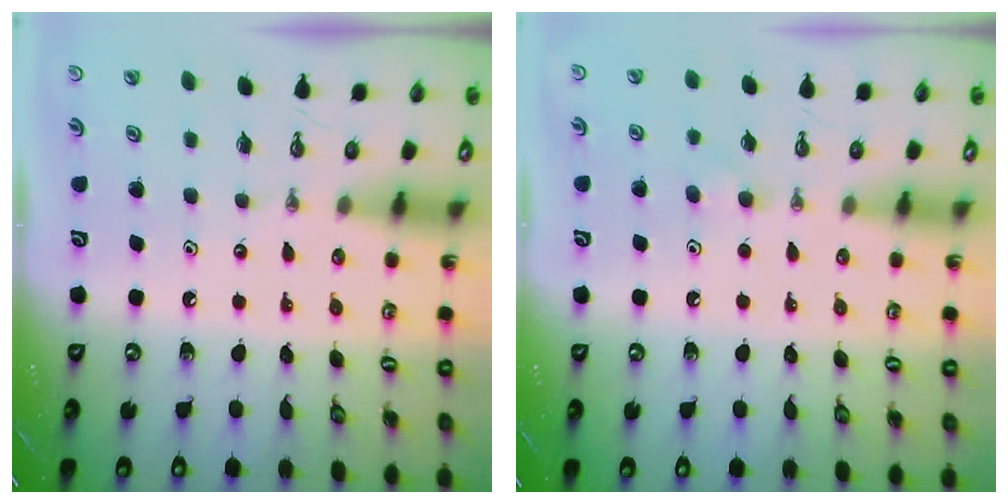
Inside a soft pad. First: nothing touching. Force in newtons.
{"total": 3.9, "press": 3.6, "slide": 1.3}